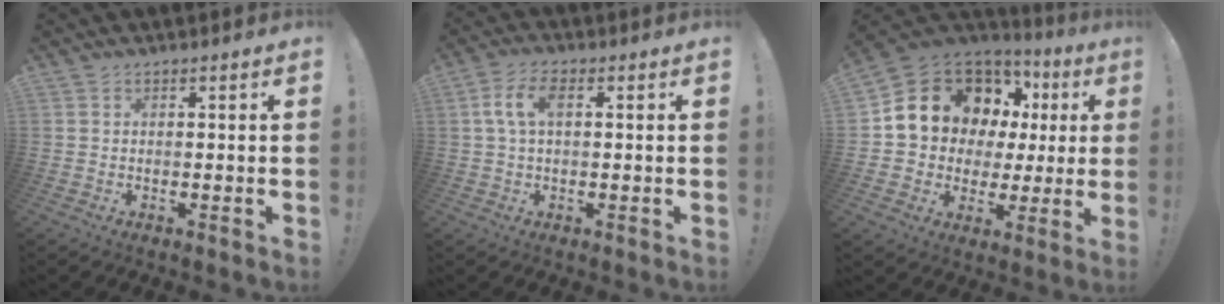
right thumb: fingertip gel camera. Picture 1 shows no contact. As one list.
[{"total": 6.9, "force": [1.3, 3.3, 5.9], "torque": [-0.117, 0.005, 0.022]}, {"total": 13.6, "force": [7.2, 10.3, 5.3], "torque": [-0.085, -0.055, 0.153]}]